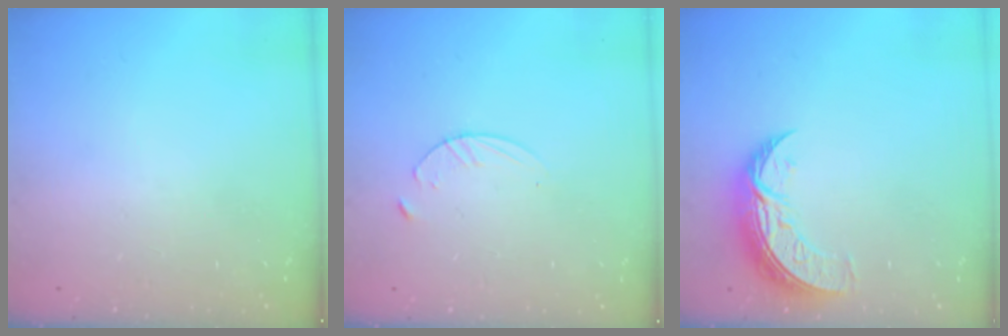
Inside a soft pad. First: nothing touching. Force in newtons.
{"total": 3.1, "press": 3.1, "slide": 0.3}
{"total": 9.1, "press": 9.0, "slide": 0.8}